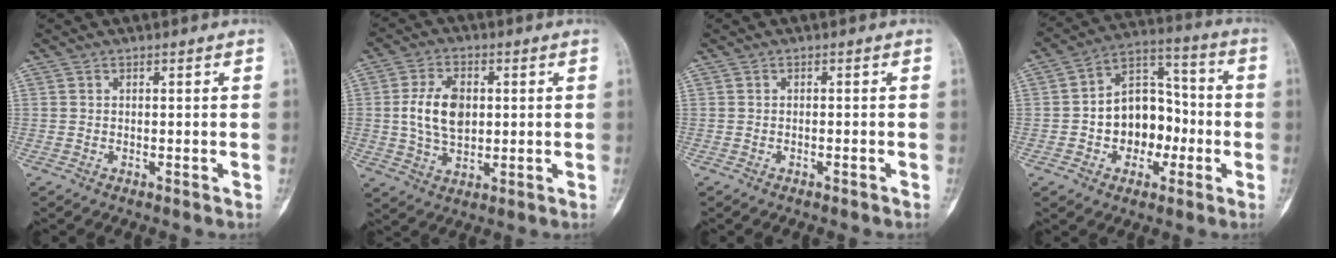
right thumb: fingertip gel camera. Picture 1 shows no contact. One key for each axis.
{"total": 9.7, "fx": 0.9, "fy": 6.2, "fz": 7.4, "tx": -0.128, "ty": 0.000, "tz": 0.021}
{"total": 0.5, "fx": -0.4, "fy": 0.1, "fz": 0.3, "tx": -0.012, "ty": 0.009, "tz": -0.005}
{"total": 13.7, "fx": -2.5, "fy": 10.0, "fz": 9.0, "tx": -0.084, "ty": 0.050, "tz": -0.045}